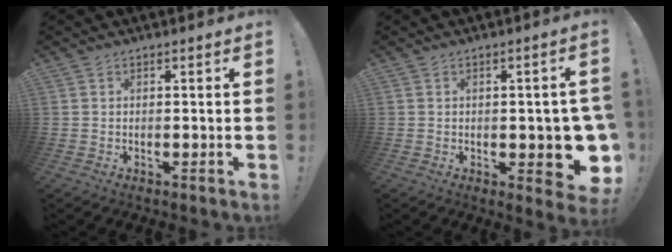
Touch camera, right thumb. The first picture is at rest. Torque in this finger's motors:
{"motor_torque": [0.16, 0.16, 0.66, -0.62, 0.01]}